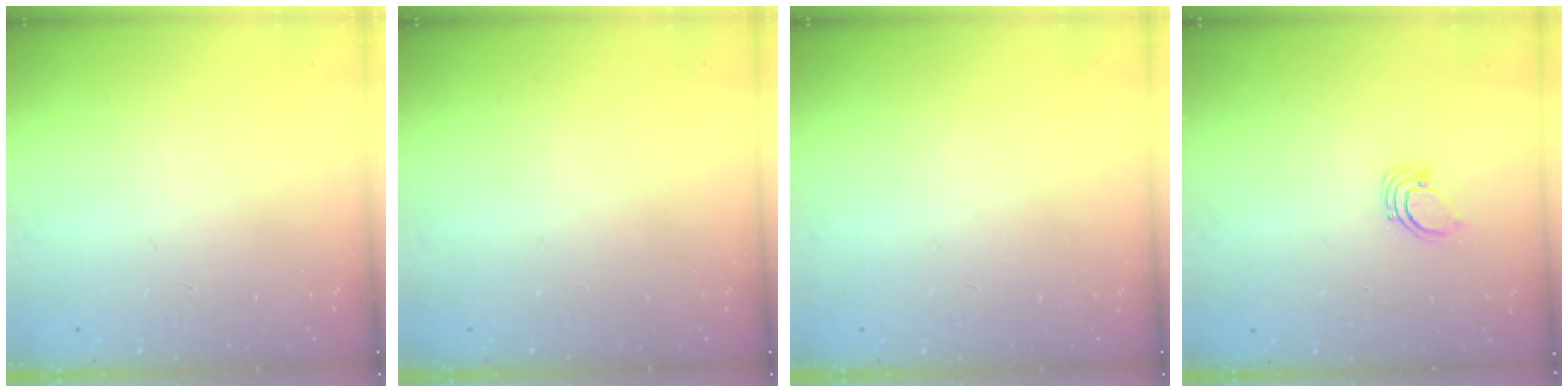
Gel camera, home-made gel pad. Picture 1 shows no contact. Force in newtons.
{"total": 0.0}
{"total": 0.0}
{"total": 2.2, "press": 2.2, "slide": 0.2}